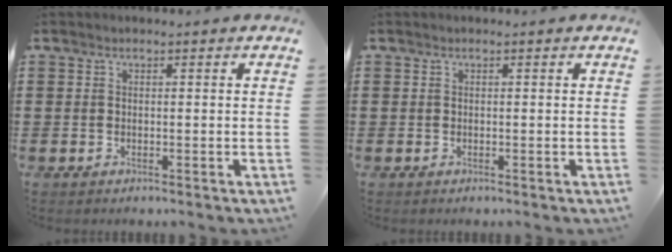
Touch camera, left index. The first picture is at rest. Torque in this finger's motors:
{"motor_torque": [0.00, 0.00, 0.00, 0.00]}